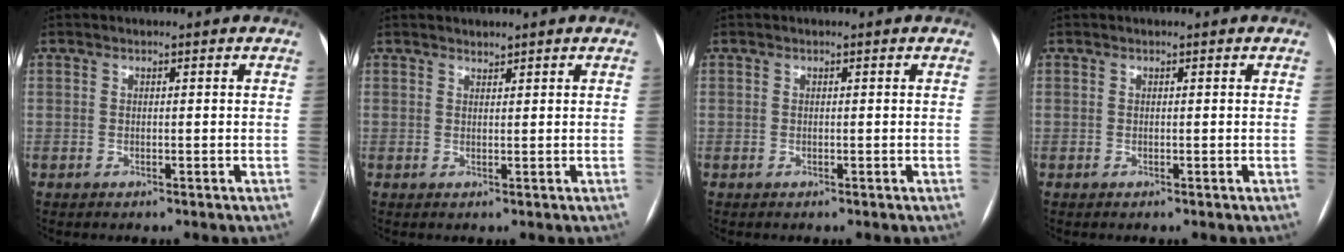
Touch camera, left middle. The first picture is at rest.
{"total": 0.7, "force": [0.7, 0.0, 0.1], "torque": [-0.007, 0.001, 0.015]}
{"total": 0.0}
{"total": 0.0}